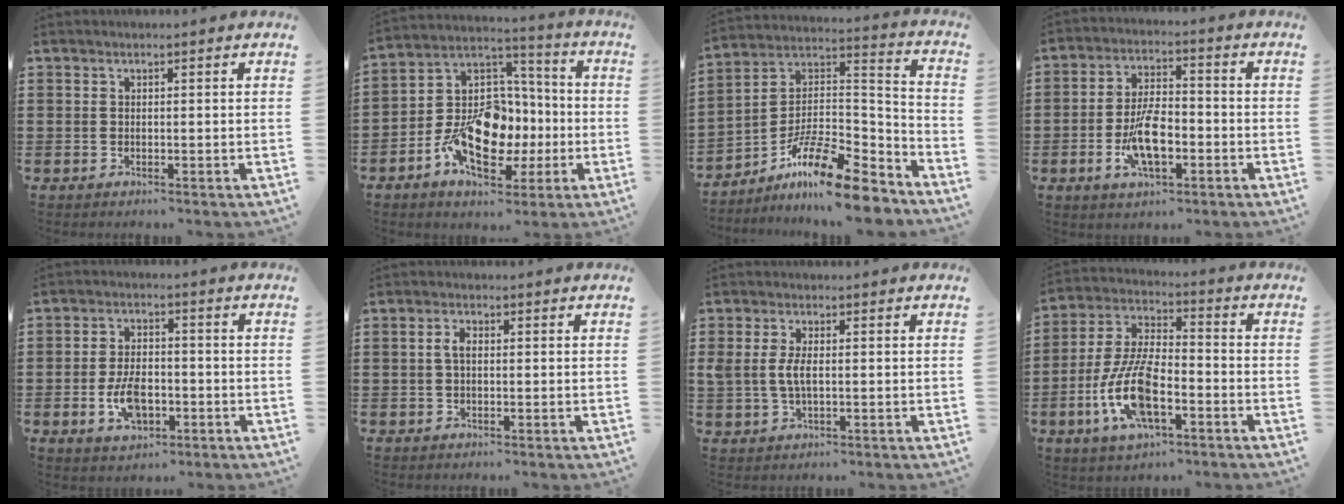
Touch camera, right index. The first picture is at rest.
{"total": 14.7, "force": [-4.5, 10.2, 9.6], "torque": [-0.198, 0.001, -0.080]}
{"total": 13.7, "force": [-10.5, 3.0, 8.3], "torque": [-0.144, 0.027, -0.195]}
{"total": 8.9, "force": [-2.8, 3.8, 7.6], "torque": [-0.156, -0.002, -0.052]}
{"total": 6.7, "force": [-2.0, 3.6, 5.2], "torque": [-0.115, 0.004, -0.040]}
{"total": 2.2, "force": [0.1, 1.0, 1.9], "torque": [-0.046, 0.002, -0.003]}
{"total": 3.8, "force": [0.1, 1.7, 3.4], "torque": [-0.089, -0.003, -0.007]}
{"total": 11.4, "force": [-4.1, 4.7, 9.5], "torque": [-0.223, -0.006, -0.081]}